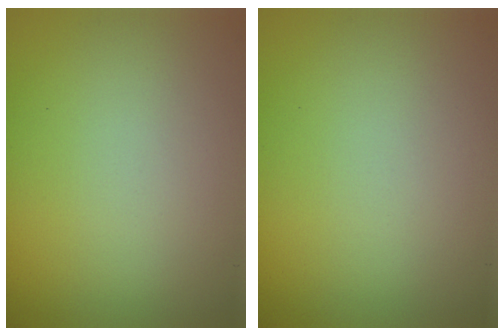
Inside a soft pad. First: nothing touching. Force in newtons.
{"total": 0.0}